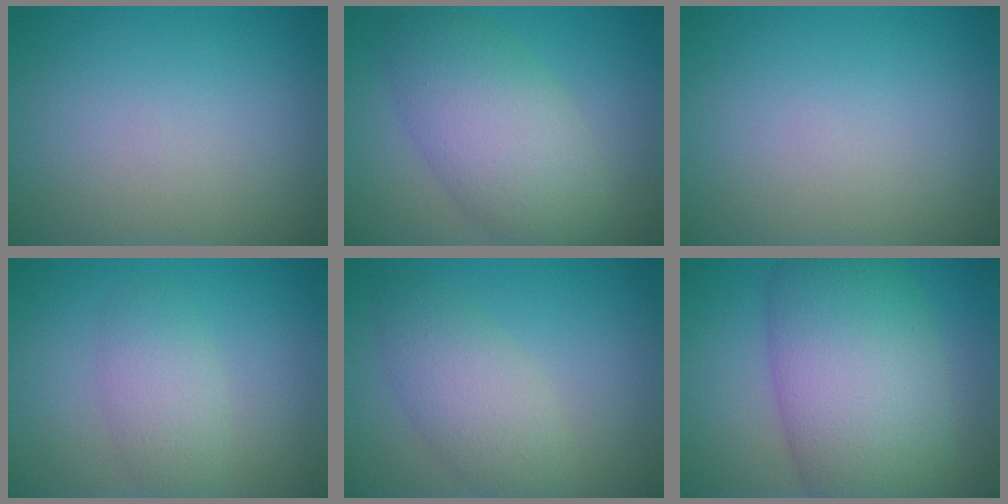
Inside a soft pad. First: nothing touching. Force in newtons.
{"total": 7.2, "press": 7.2, "slide": 0.2}
{"total": 0.0}
{"total": 2.8, "press": 2.8, "slide": 0.1}
{"total": 3.9, "press": 3.9, "slide": 0.0}
{"total": 11.6, "press": 11.6, "slide": 0.8}